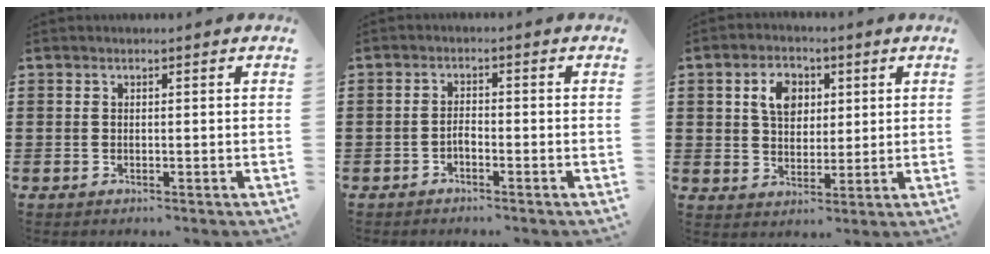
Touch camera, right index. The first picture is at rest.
{"total": 1.4, "force": [-1.1, 0.4, 0.8], "torque": [-0.018, 0.002, -0.021]}
{"total": 5.6, "force": [1.8, 4.1, 3.5], "torque": [-0.067, 0.009, 0.026]}